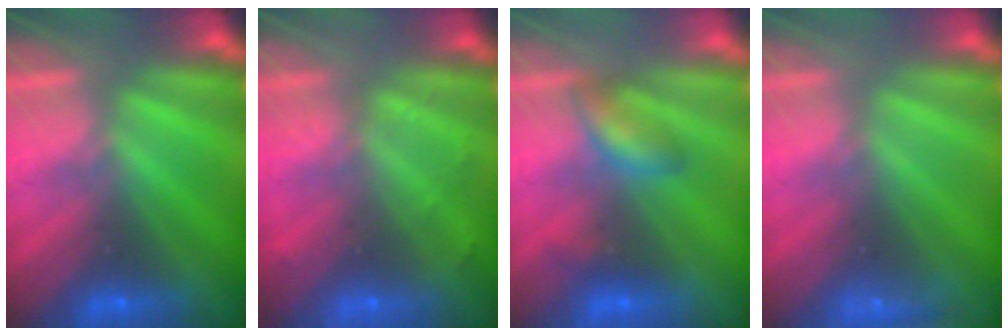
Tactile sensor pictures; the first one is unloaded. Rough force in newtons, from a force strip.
{"total": 2.1}
{"total": 2.4}
{"total": 2.3}